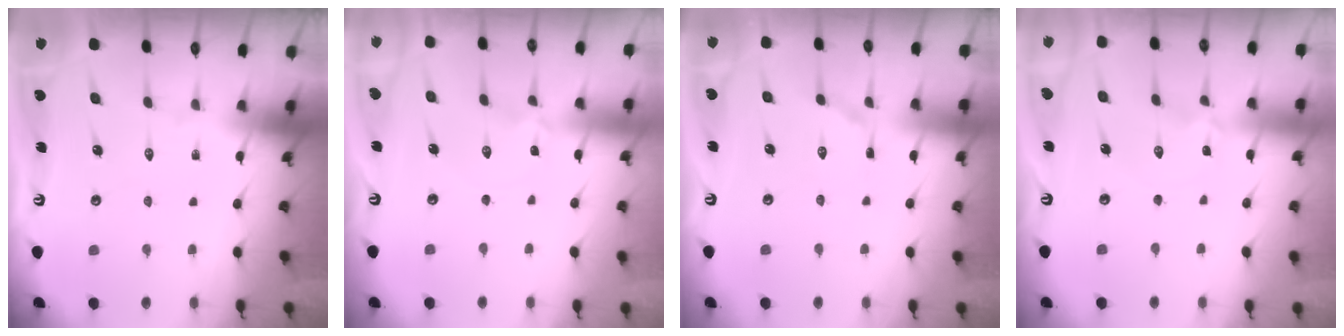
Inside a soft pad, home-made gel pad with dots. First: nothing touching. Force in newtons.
{"total": 0.0}
{"total": 2.9, "press": 2.9, "slide": 0.3}
{"total": 0.0}